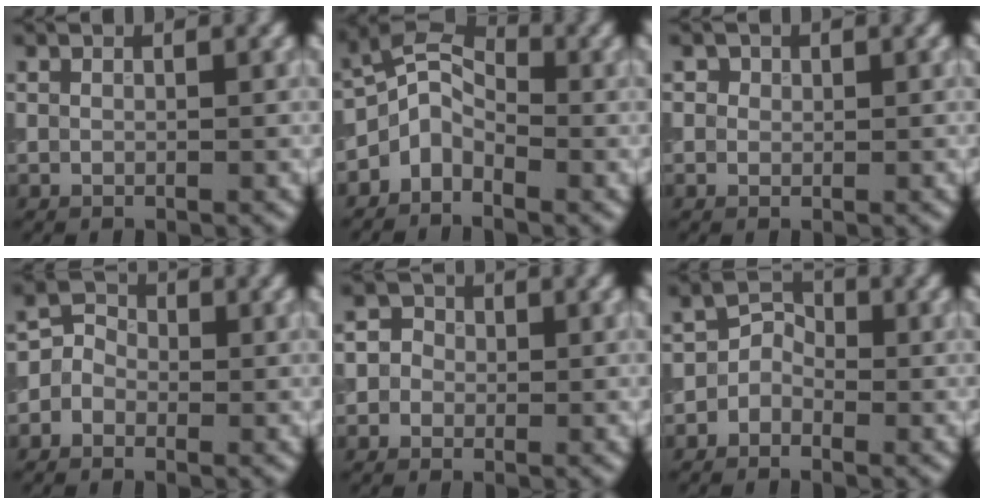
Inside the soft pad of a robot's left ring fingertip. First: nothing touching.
{"total": 3.7, "force": [-2.4, 2.1, 1.9], "torque": [-0.032, 0.009, -0.061]}
{"total": 1.0, "force": [0.3, 0.9, 0.3], "torque": [-0.001, -0.006, 0.003]}
{"total": 2.3, "force": [-0.9, 2.0, 0.8], "torque": [0.003, 0.006, -0.032]}
{"total": 1.9, "force": [-0.4, 1.8, 0.6], "torque": [0.013, 0.004, -0.019]}
{"total": 1.8, "force": [-1.2, 1.3, 0.6], "torque": [0.006, 0.008, -0.033]}